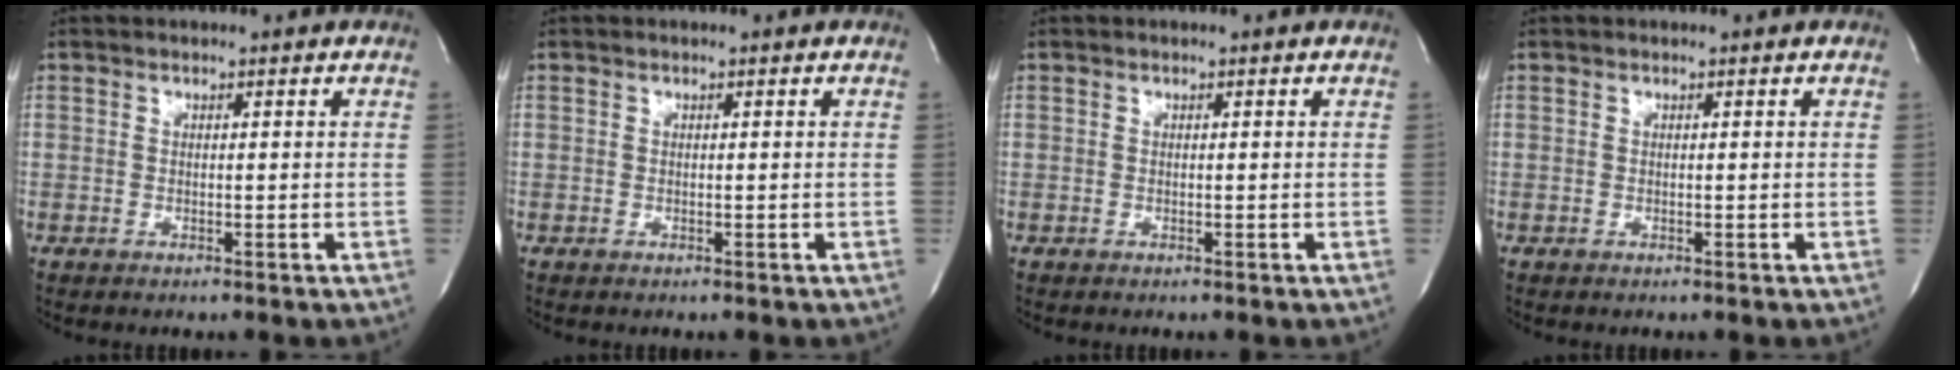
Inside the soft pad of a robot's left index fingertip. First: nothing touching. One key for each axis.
{"total": 0.0}
{"total": 0.0}
{"total": 0.0}